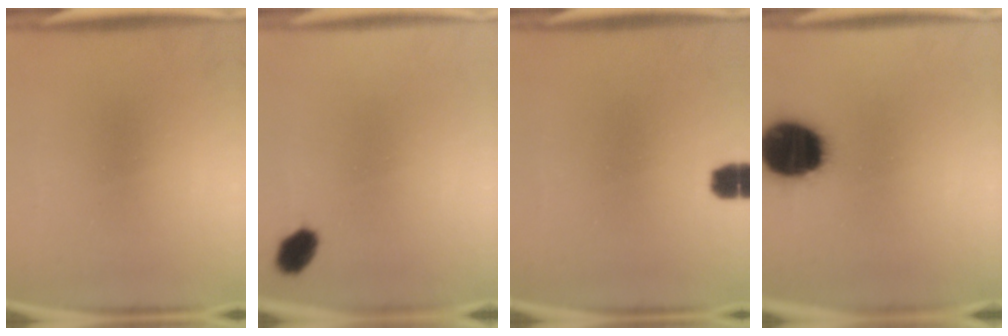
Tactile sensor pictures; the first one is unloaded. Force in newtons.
{"total": 4.6}
{"total": 3.4}
{"total": 19.3}